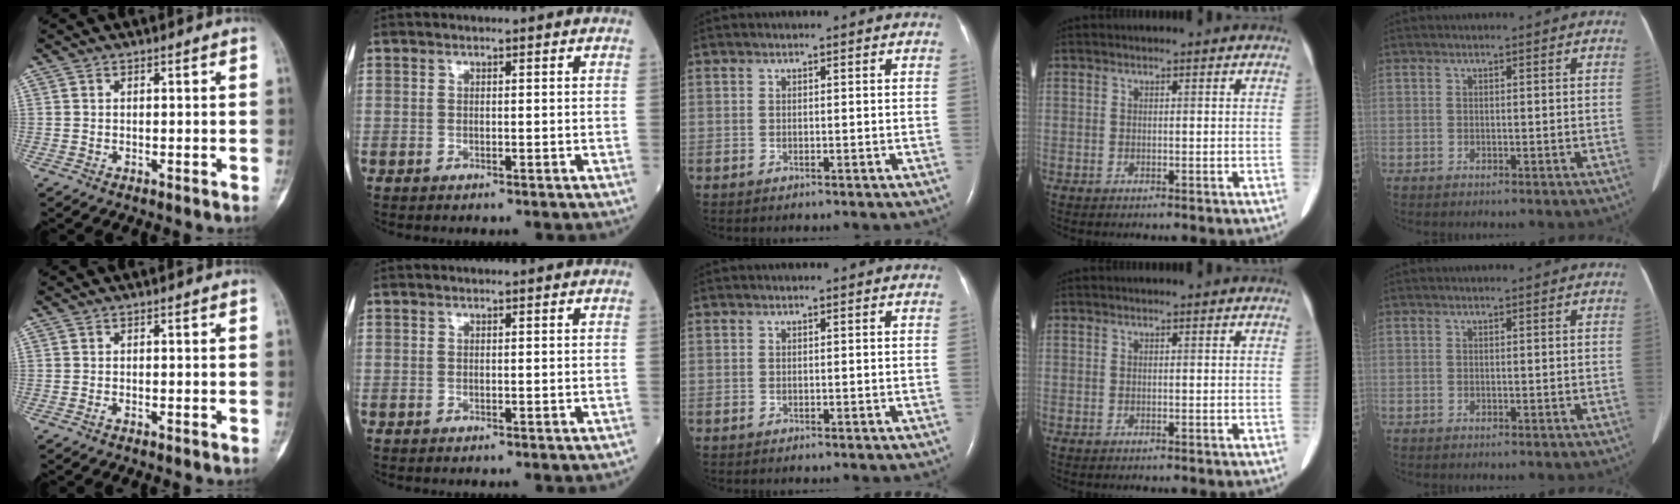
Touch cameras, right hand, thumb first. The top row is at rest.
{}